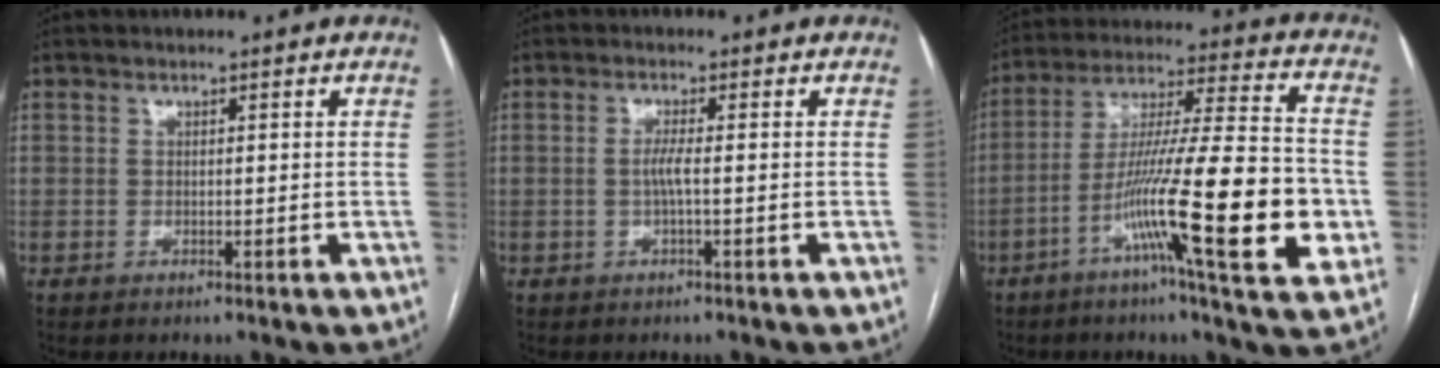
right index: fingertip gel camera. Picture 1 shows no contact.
{"total": 2.0, "force": [-0.3, -0.1, 2.0], "torque": [-0.040, 0.000, -0.007]}
{"total": 22.0, "force": [-6.4, 0.8, 21.0], "torque": [-0.326, -0.016, -0.108]}